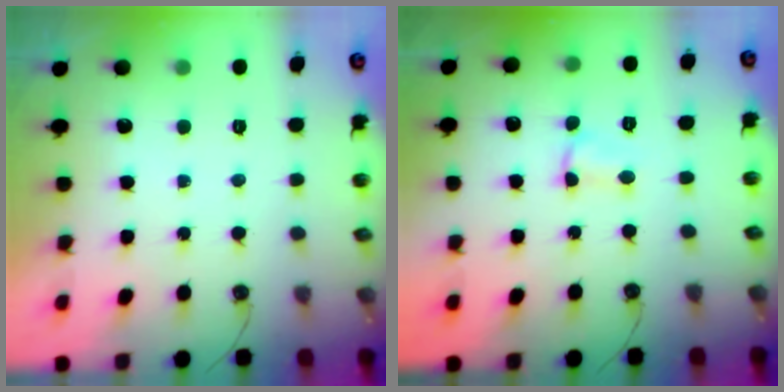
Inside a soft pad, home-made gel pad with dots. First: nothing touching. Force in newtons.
{"total": 1.9, "press": 1.9, "slide": 0.3}